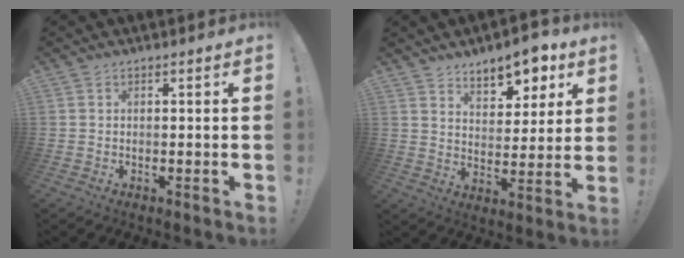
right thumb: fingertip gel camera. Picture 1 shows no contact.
{"total": 9.5, "force": [7.3, 4.7, 3.9], "torque": [-0.042, -0.057, 0.132]}